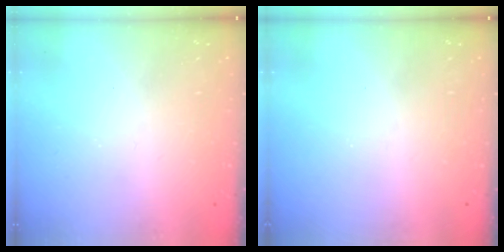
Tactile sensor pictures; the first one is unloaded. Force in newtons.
{"total": 0.0}